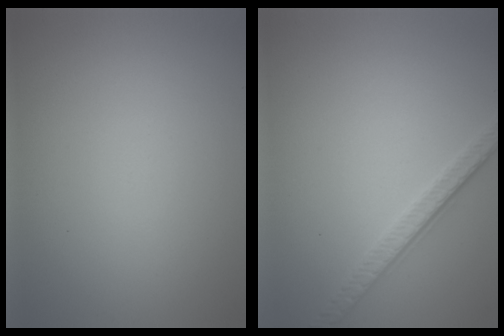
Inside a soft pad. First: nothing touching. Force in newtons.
{"total": 3.3, "press": 2.3, "slide": 2.3}